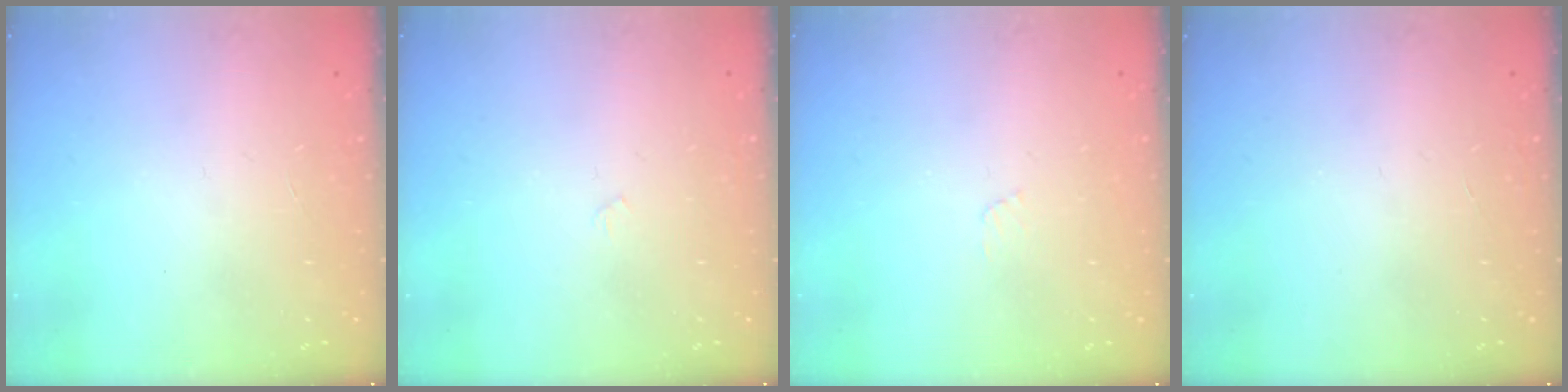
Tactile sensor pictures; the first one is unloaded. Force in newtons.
{"total": 2.8, "press": 2.8, "slide": 0.5}
{"total": 2.7, "press": 2.7, "slide": 0.2}
{"total": 0.0}